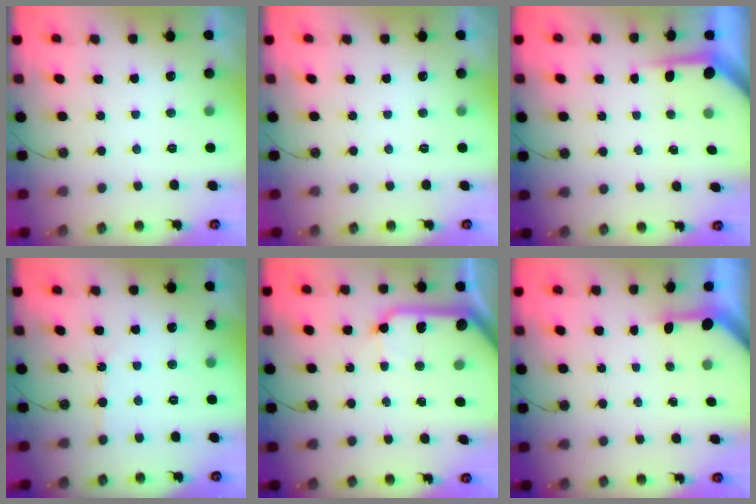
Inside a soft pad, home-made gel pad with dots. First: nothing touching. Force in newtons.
{"total": 0.0}
{"total": 4.0, "press": 4.0, "slide": 0.3}
{"total": 1.4, "press": 1.3, "slide": 0.3}
{"total": 13.9, "press": 13.9, "slide": 1.2}
{"total": 3.1, "press": 3.1, "slide": 0.3}